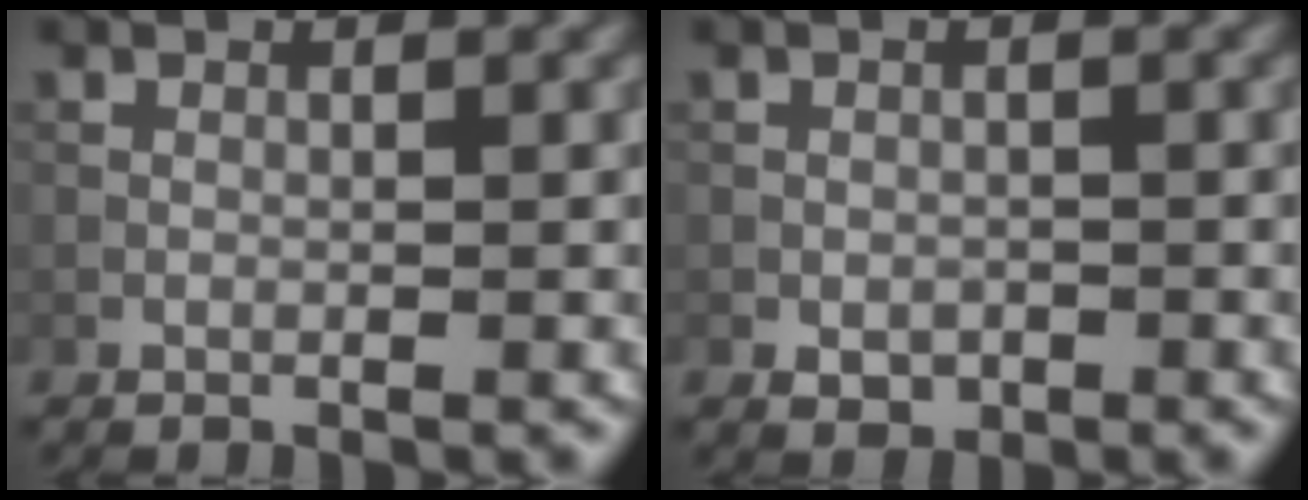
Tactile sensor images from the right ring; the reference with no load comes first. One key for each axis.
{"total": 1.3, "fx": -0.5, "fy": 1.1, "fz": 0.6, "tx": -0.007, "ty": -0.004, "tz": -0.009}